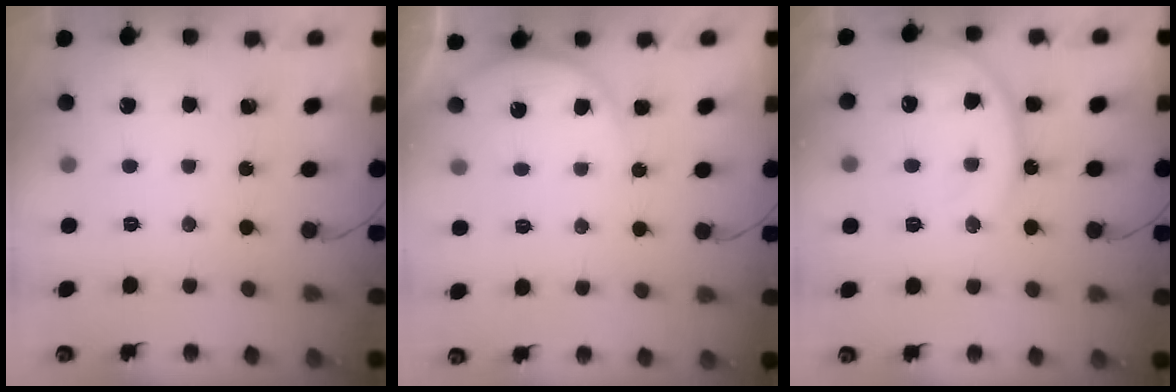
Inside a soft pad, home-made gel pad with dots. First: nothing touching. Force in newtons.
{"total": 6.3, "press": 6.2, "slide": 0.8}
{"total": 15.4, "press": 15.3, "slide": 1.4}